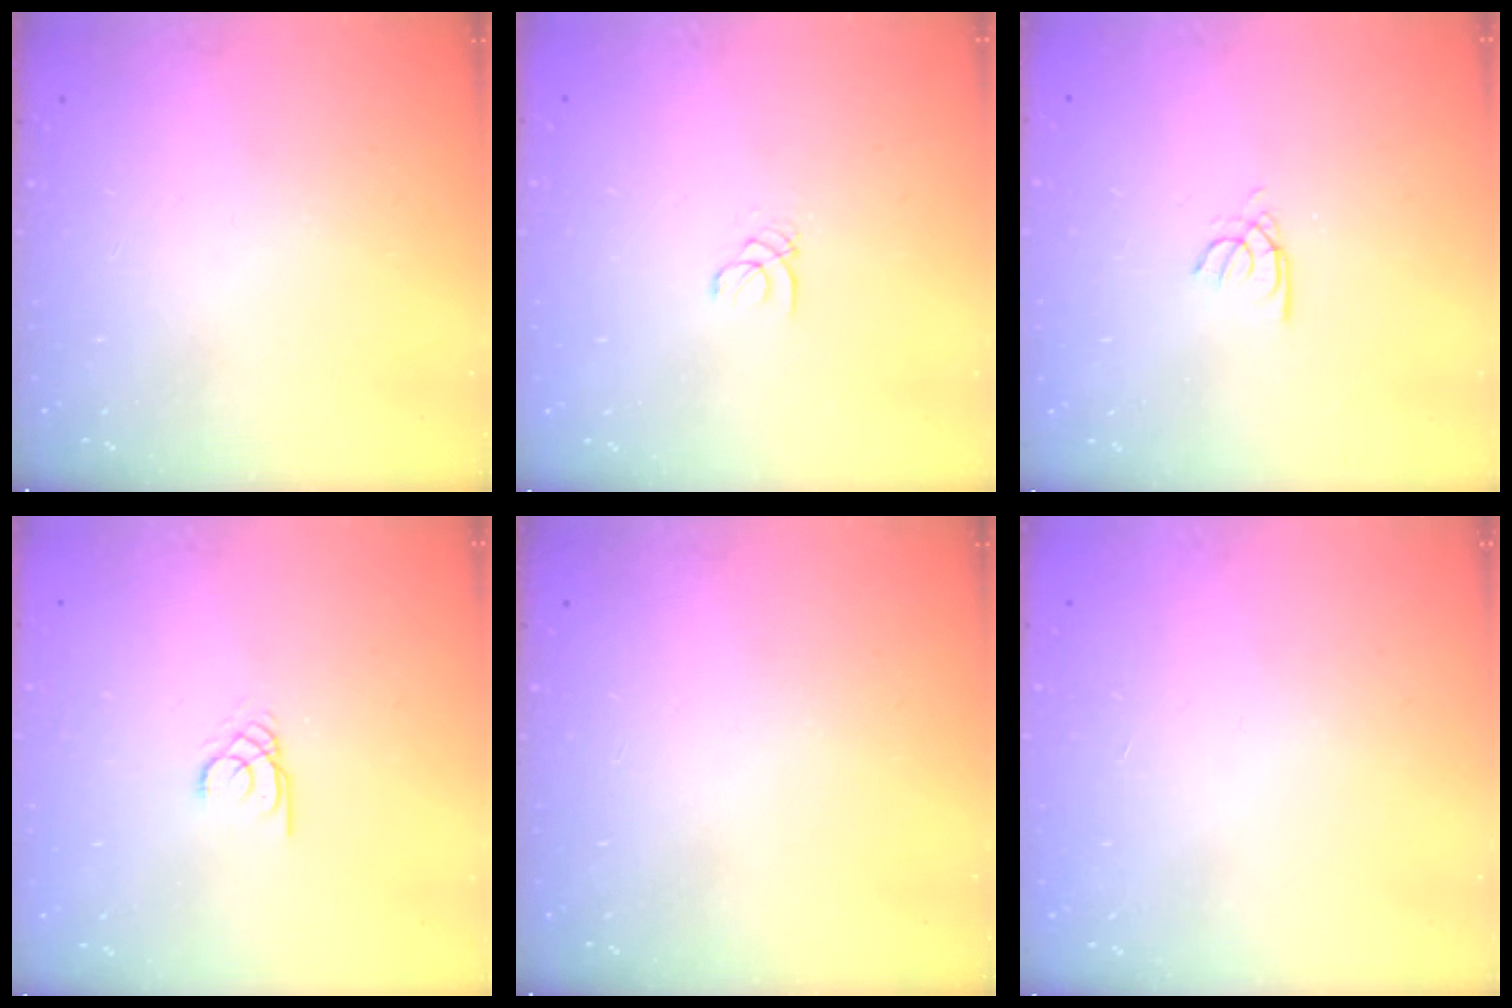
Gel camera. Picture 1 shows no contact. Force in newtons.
{"total": 1.0, "press": 1.0, "slide": 0.1}
{"total": 2.6, "press": 2.6, "slide": 0.4}
{"total": 1.9, "press": 1.9, "slide": 0.0}
{"total": 0.0}
{"total": 1.0, "press": 0.9, "slide": 0.2}